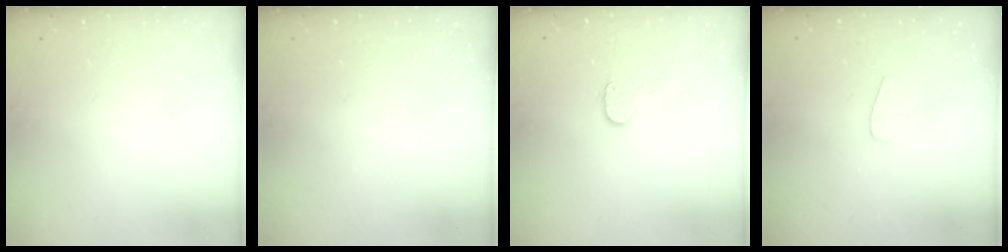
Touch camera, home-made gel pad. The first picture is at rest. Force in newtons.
{"total": 0.6, "press": 0.6, "slide": 0.2}
{"total": 6.7, "press": 6.7, "slide": 0.4}
{"total": 3.7, "press": 3.7, "slide": 0.3}